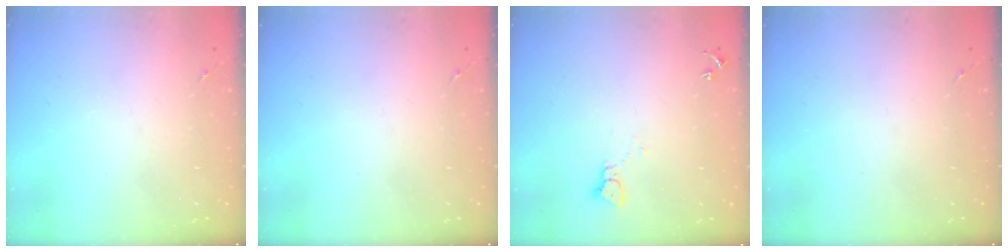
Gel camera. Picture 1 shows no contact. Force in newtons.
{"total": 0.0}
{"total": 2.2, "press": 2.2, "slide": 0.2}
{"total": 0.0}